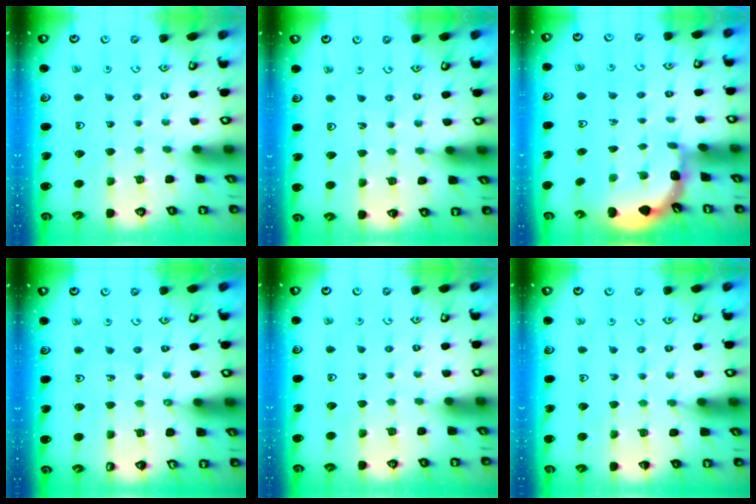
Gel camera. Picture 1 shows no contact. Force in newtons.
{"total": 4.9, "press": 4.8, "slide": 0.7}
{"total": 2.3, "press": 2.3, "slide": 0.1}
{"total": 4.4, "press": 4.4, "slide": 0.6}
{"total": 0.0}
{"total": 4.7, "press": 4.6, "slide": 0.7}